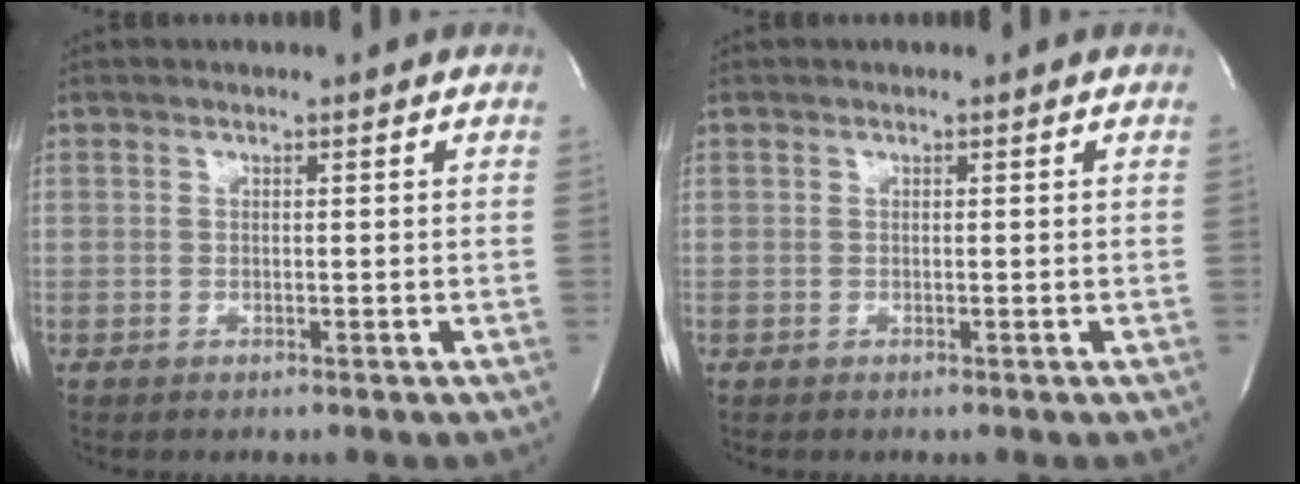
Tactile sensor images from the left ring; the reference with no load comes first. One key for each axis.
{"total": 0.0}